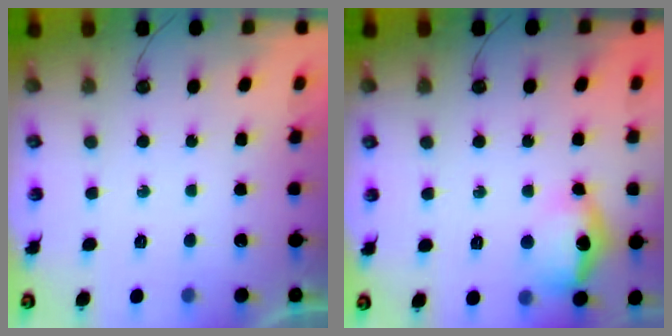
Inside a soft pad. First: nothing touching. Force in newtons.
{"total": 13.1, "press": 13.1, "slide": 1.0}